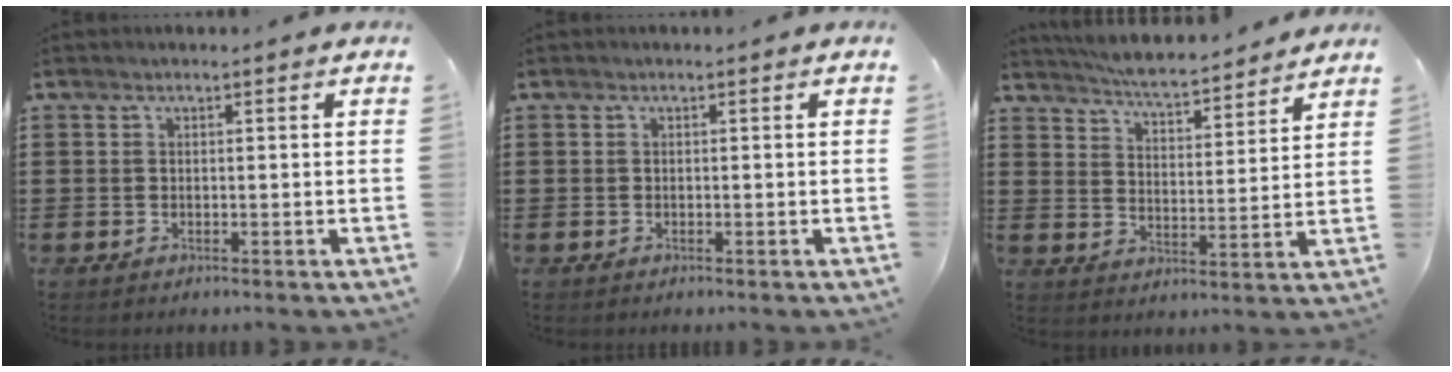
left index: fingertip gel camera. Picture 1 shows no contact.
{"total": 0.0}
{"total": 5.1, "force": [5.0, 0.0, 0.9], "torque": [-0.041, -0.034, 0.085]}